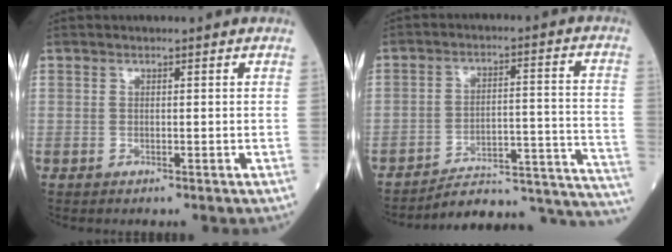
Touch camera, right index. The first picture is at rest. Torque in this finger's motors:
{"motor_torque": [-1.23, -0.90, -0.99, -0.18]}